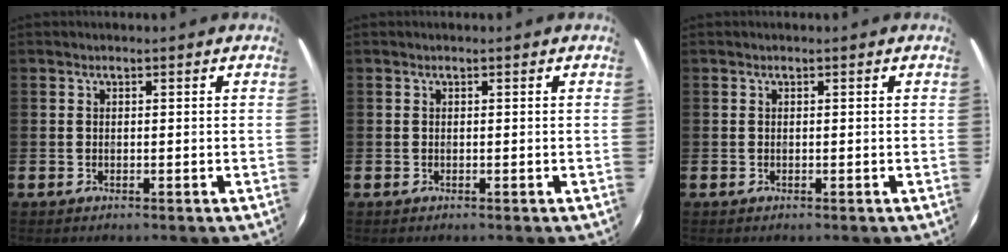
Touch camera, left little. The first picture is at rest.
{"total": 0.0}
{"total": 0.0}